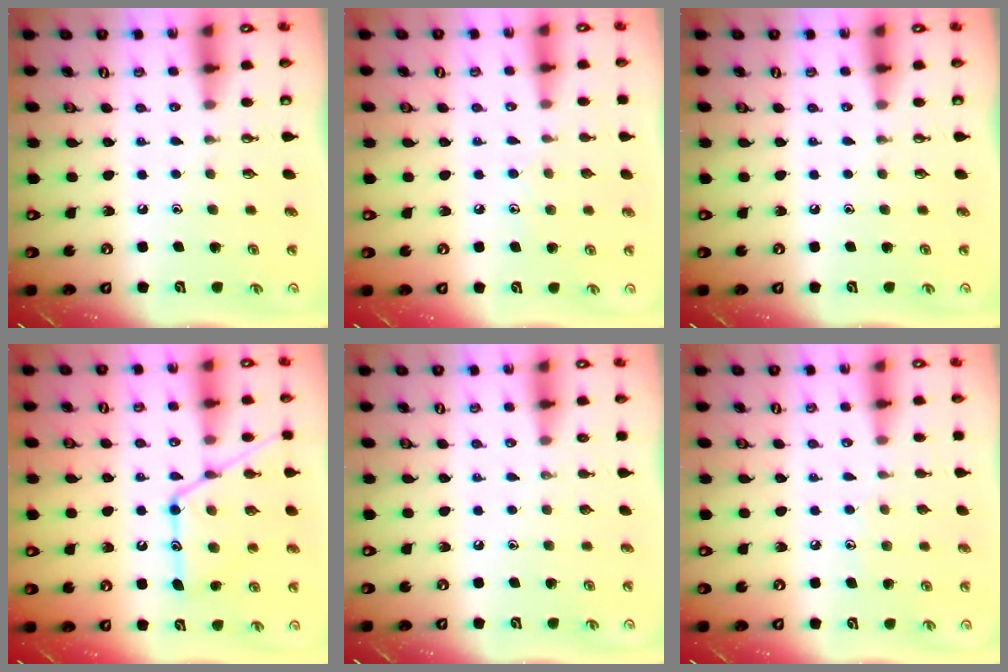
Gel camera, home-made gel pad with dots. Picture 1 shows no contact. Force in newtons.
{"total": 6.6, "press": 6.5, "slide": 0.7}
{"total": 0.0}
{"total": 17.5, "press": 17.5, "slide": 1.5}
{"total": 0.0}
{"total": 5.3, "press": 5.3, "slide": 0.6}